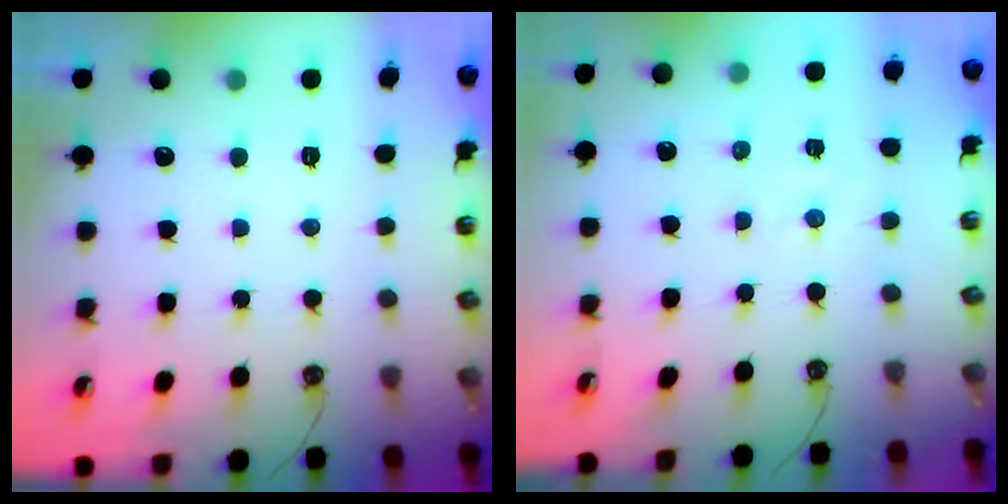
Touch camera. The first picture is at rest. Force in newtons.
{"total": 1.1, "press": 1.0, "slide": 0.2}